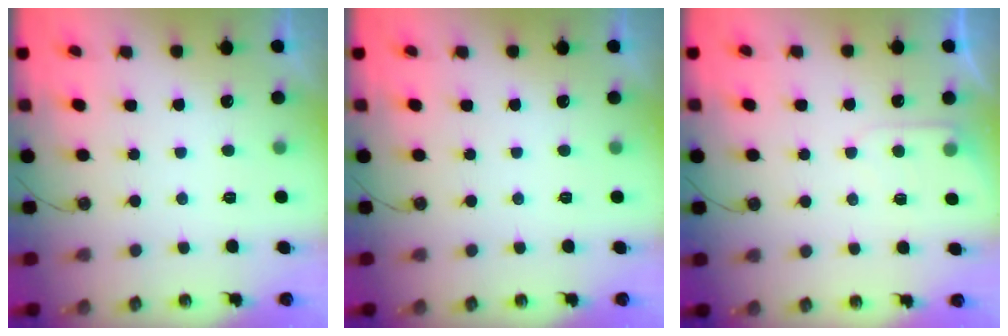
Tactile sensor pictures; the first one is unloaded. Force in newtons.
{"total": 0.0}
{"total": 5.2, "press": 5.1, "slide": 0.8}